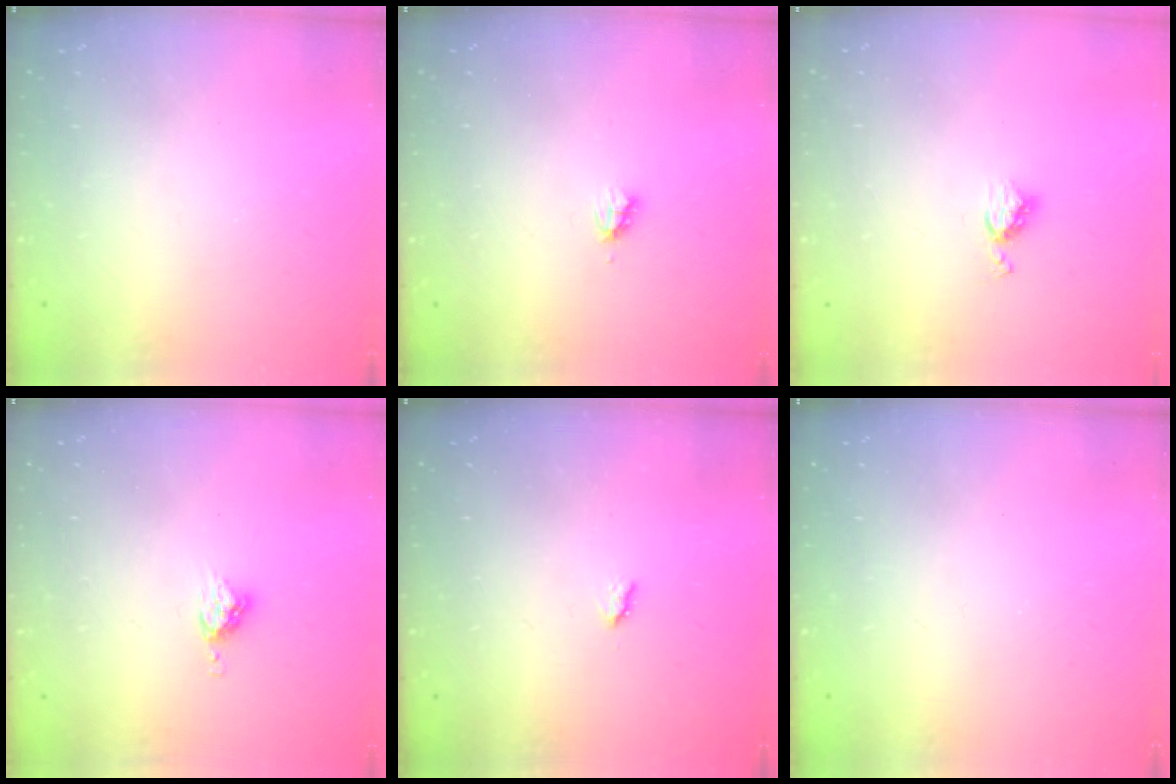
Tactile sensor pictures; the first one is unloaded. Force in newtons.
{"total": 2.2, "press": 2.2, "slide": 0.3}
{"total": 5.0, "press": 4.9, "slide": 0.7}
{"total": 5.1, "press": 5.1, "slide": 0.7}
{"total": 1.9, "press": 1.9, "slide": 0.3}
{"total": 0.0}